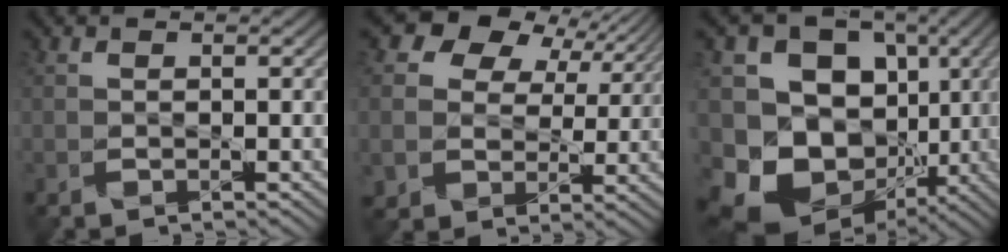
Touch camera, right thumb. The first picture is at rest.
{"total": 11.4, "force": [5.2, 8.6, 5.5], "torque": [-0.136, 0.022, 0.092]}
{"total": 16.9, "force": [-2.6, 14.5, 8.3], "torque": [-0.189, -0.013, -0.048]}